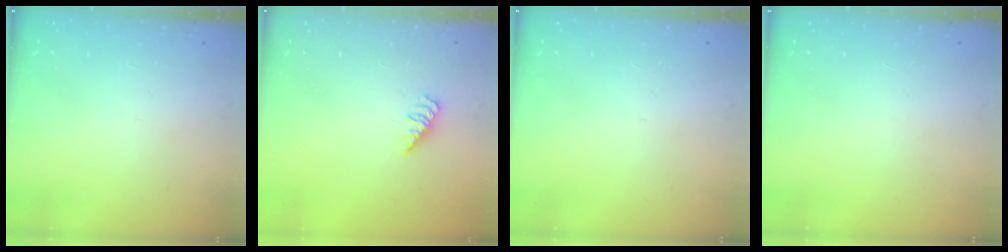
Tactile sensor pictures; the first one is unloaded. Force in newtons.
{"total": 2.5, "press": 2.4, "slide": 0.4}
{"total": 0.0}
{"total": 0.0}